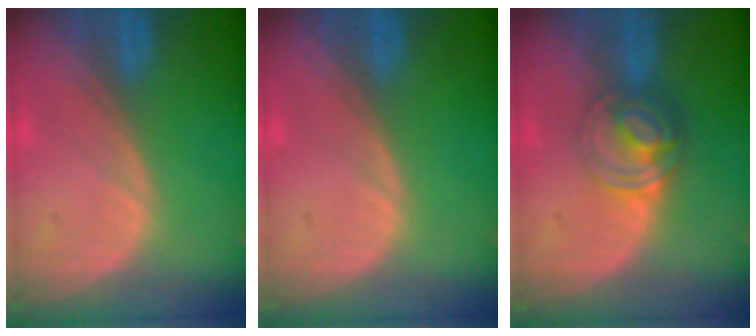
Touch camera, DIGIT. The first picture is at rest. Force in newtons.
{"total": 0.0}
{"total": 6.2, "press": 5.3, "slide": 3.2}